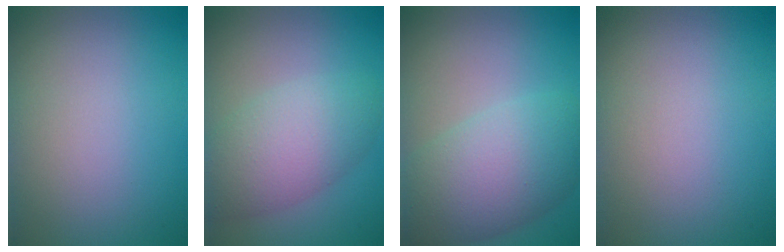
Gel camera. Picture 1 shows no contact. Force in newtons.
{"total": 6.0, "press": 6.0, "slide": 0.1}
{"total": 8.2, "press": 8.2, "slide": 0.4}
{"total": 0.0}